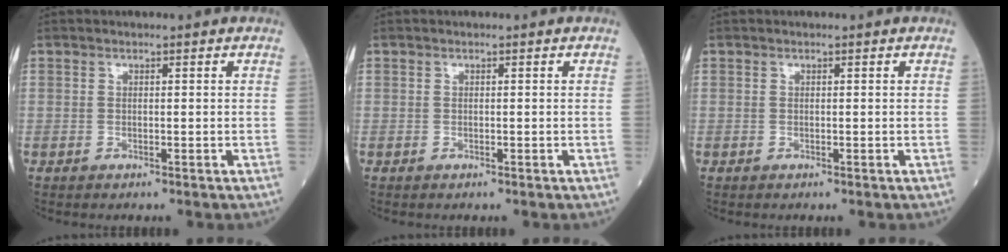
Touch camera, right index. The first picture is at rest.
{"total": 0.0}
{"total": 0.0}